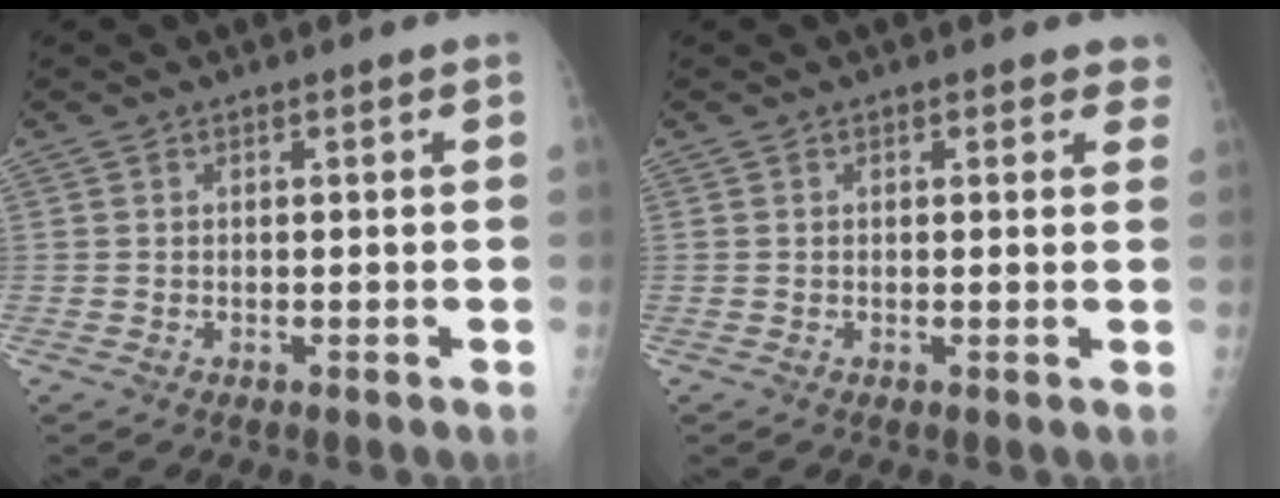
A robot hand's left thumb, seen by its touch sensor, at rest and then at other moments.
{"total": 2.7, "force": [1.8, 1.4, 1.4], "torque": [0.014, -0.002, 0.015]}